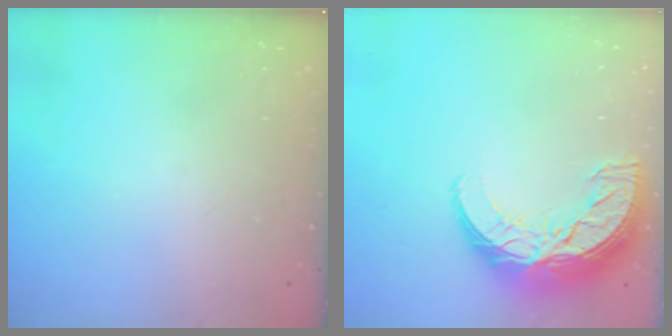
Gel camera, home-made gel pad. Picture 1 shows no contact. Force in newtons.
{"total": 14.7, "press": 14.7, "slide": 1.0}